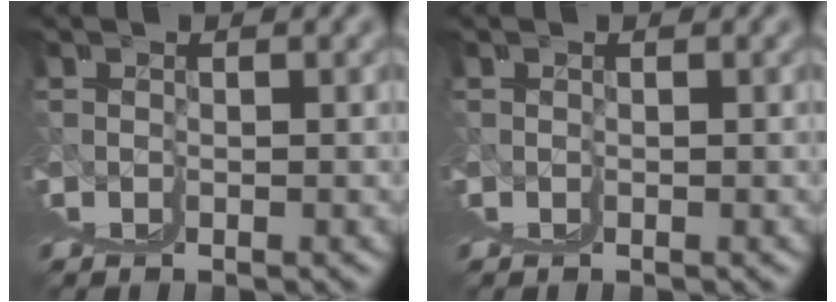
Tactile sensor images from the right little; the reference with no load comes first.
{"total": 0.0}